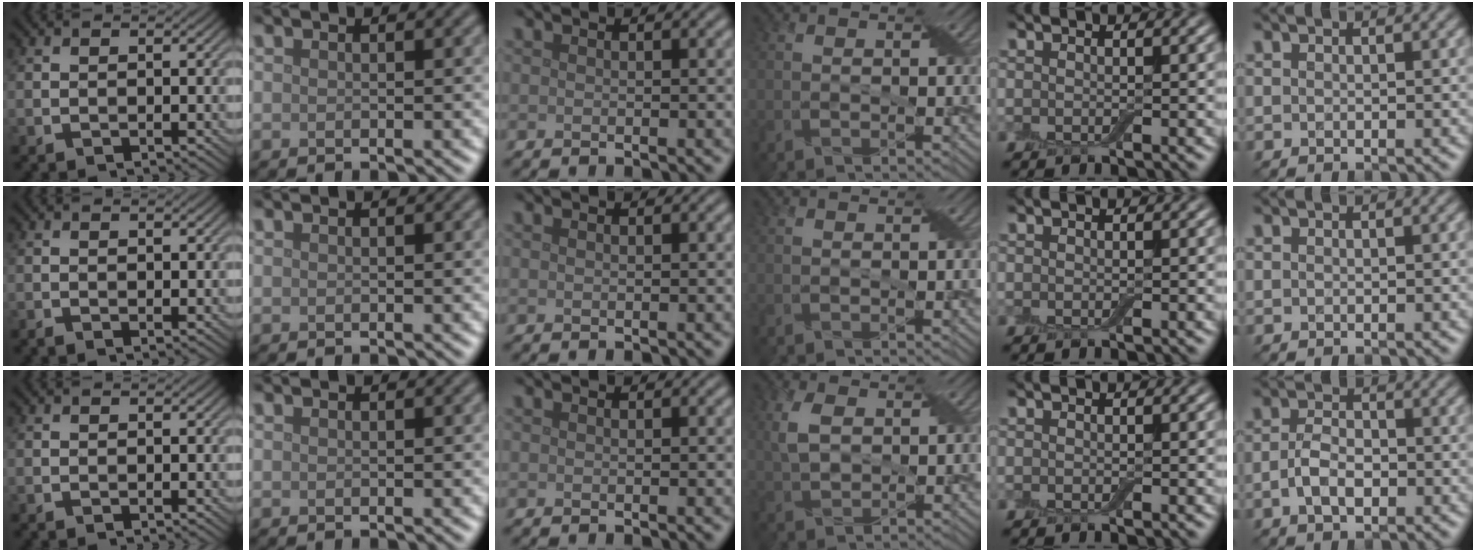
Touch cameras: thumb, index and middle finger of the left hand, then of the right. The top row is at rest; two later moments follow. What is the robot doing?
{"motion": "peel", "object": "adhesive wrap"}